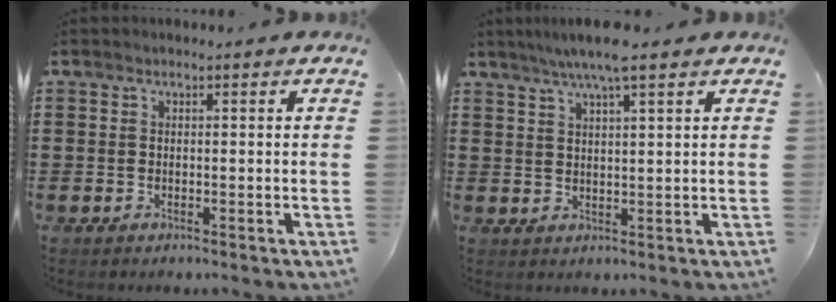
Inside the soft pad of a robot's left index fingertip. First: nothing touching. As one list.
[{"total": 5.4, "force": [4.1, 0.2, 3.6], "torque": [-0.078, -0.001, 0.073]}]